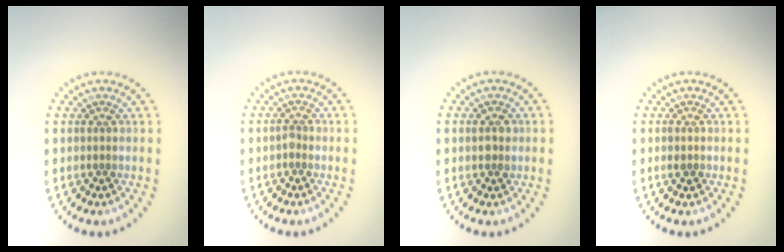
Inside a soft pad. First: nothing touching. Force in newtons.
{"total": 0.6, "press": 0.5, "slide": 0.4}
{"total": 1.4, "press": 1.4, "slide": 0.3}
{"total": 0.9, "press": 0.9, "slide": 0.2}